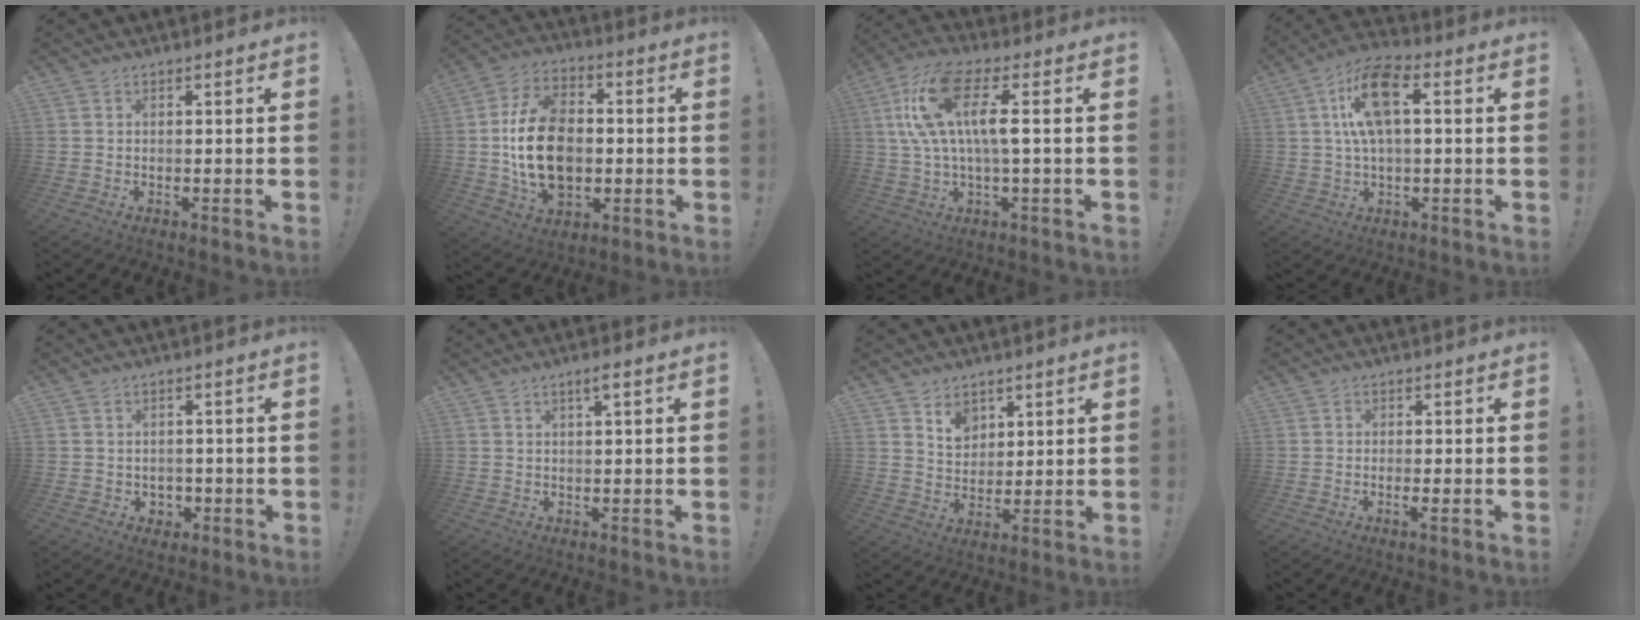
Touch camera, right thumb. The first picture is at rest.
{"total": 20.3, "force": [-1.4, 14.6, 14.0], "torque": [-0.246, 0.015, -0.017]}
{"total": 15.9, "force": [3.4, 5.3, 14.6], "torque": [-0.298, 0.003, 0.050]}
{"total": 13.4, "force": [2.1, 6.2, 11.7], "torque": [-0.209, 0.015, 0.039]}
{"total": 3.2, "force": [0.3, 3.0, 1.0], "torque": [-0.006, -0.006, 0.006]}
{"total": 2.4, "force": [1.1, -0.1, 2.1], "torque": [-0.042, 0.001, 0.016]}
{"total": 6.6, "force": [4.5, 4.2, 2.3], "torque": [-0.036, -0.027, 0.086]}
{"total": 2.1, "force": [-0.6, -0.2, 2.0], "torque": [-0.025, -0.005, -0.013]}